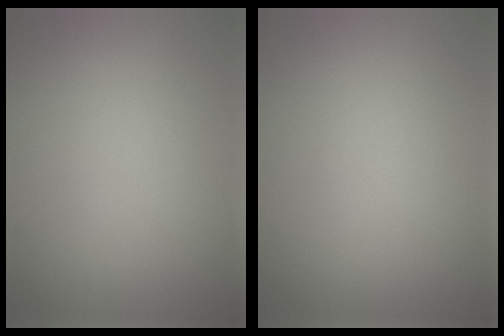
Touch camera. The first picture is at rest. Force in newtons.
{"total": 0.0}